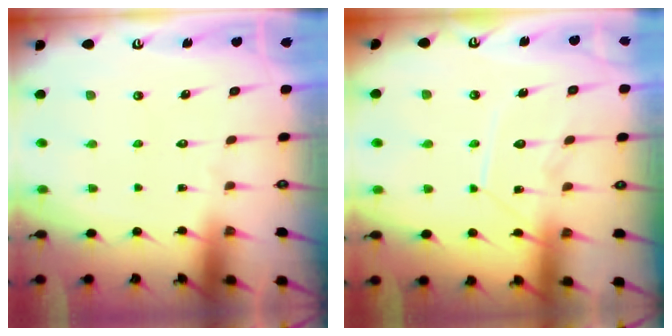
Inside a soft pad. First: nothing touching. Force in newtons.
{"total": 10.1, "press": 10.1, "slide": 0.8}